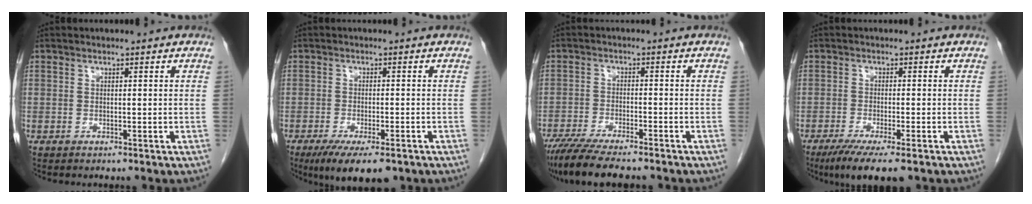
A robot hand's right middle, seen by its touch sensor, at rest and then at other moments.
{"total": 9.1, "force": [-6.3, 2.3, 6.1], "torque": [-0.093, -0.019, -0.095]}
{"total": 11.3, "force": [-9.5, 1.5, 5.9], "torque": [-0.095, -0.022, -0.149]}
{"total": 7.6, "force": [-5.3, 0.9, 5.4], "torque": [-0.087, -0.020, -0.082]}